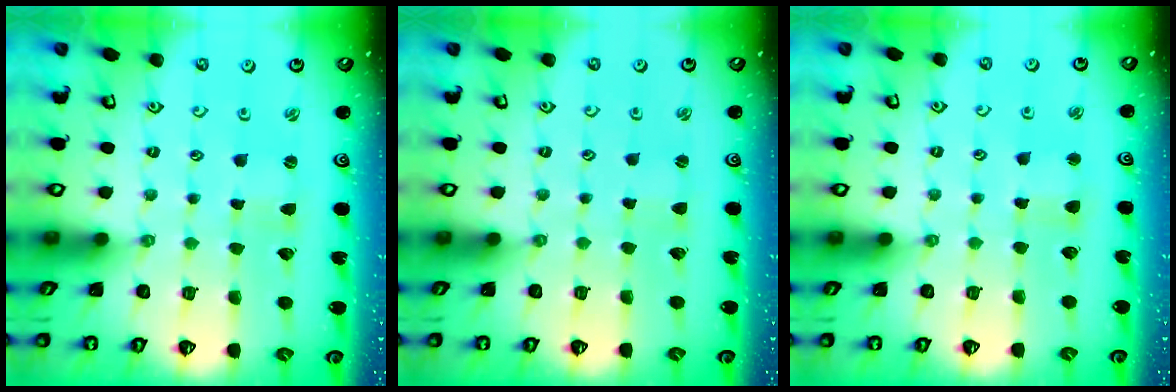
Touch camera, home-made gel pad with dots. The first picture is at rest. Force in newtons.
{"total": 0.0}
{"total": 3.6, "press": 3.6, "slide": 0.5}